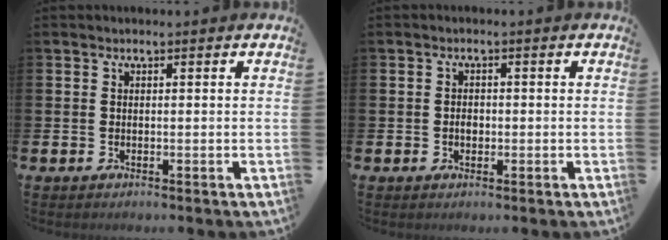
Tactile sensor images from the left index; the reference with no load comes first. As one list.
[{"total": 1.5, "force": [-0.2, 1.1, 1.0], "torque": [-0.009, 0.003, -0.008]}]